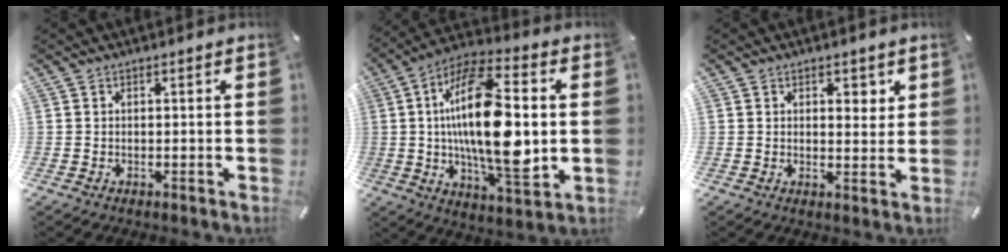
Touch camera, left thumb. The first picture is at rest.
{"total": 23.5, "force": [1.6, 9.2, 21.6], "torque": [-0.418, -0.016, 0.022]}
{"total": 3.0, "force": [1.7, 2.2, 1.2], "torque": [0.004, -0.009, 0.022]}